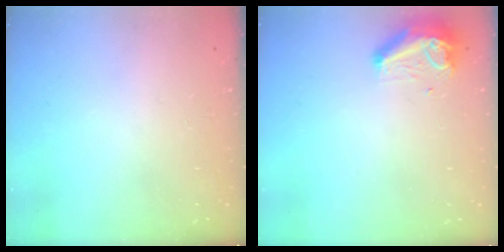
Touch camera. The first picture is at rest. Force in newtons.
{"total": 9.0, "press": 8.9, "slide": 1.2}